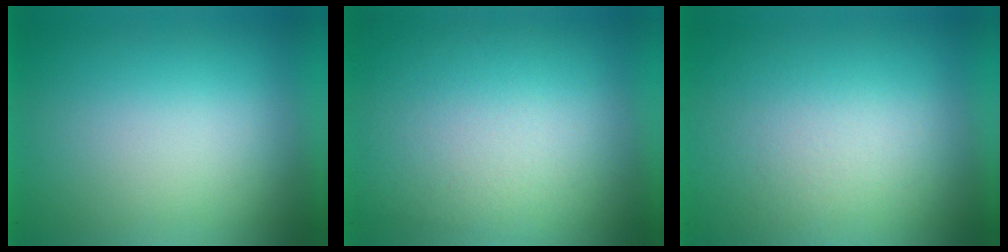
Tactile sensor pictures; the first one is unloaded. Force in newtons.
{"total": 2.6}
{"total": 3.4}